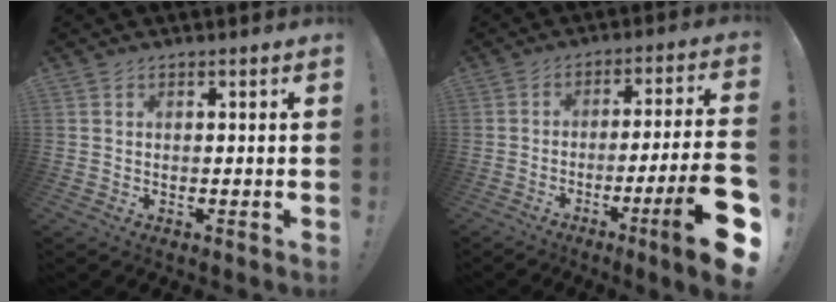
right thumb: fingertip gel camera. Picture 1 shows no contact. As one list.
[{"total": 15.6, "force": [-6.6, 0.3, 14.1], "torque": [-0.207, 0.018, -0.097]}]